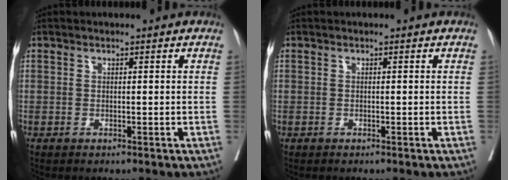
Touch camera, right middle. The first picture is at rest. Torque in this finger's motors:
{"motor_torque": [1.19, -0.95, 1.05, 0.21]}